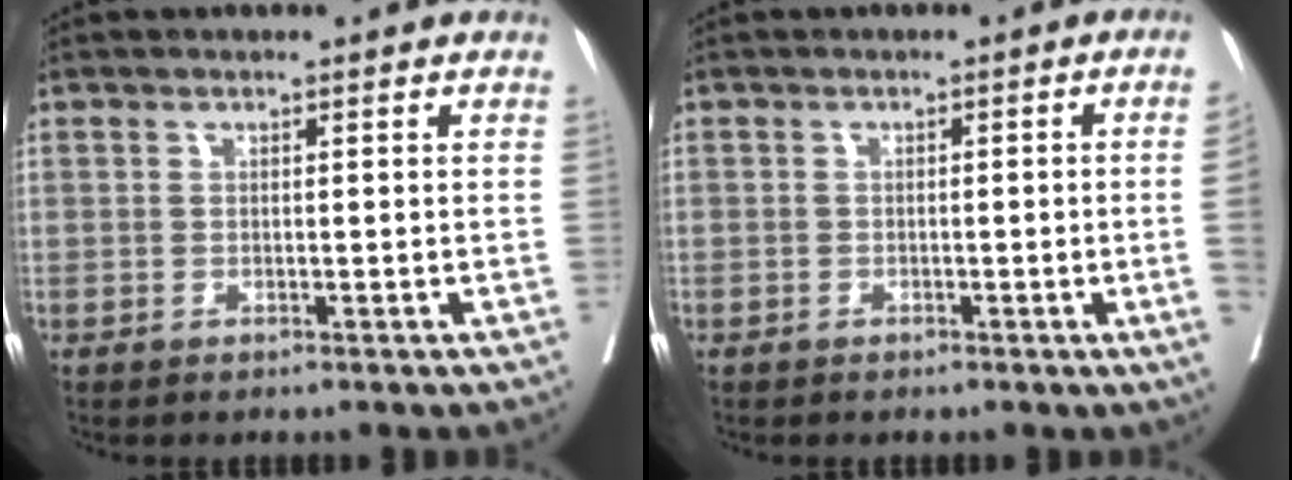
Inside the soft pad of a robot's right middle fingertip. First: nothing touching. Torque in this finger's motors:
{"motor_torque": [-0.45, -0.70, -1.05, -0.21]}